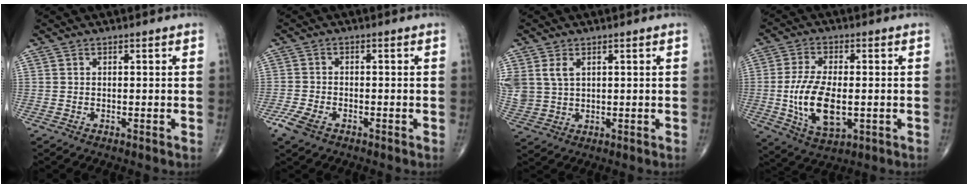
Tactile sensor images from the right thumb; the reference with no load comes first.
{"total": 4.3, "force": [-2.6, 2.2, 2.6], "torque": [-0.062, 0.003, -0.049]}
{"total": 6.8, "force": [2.3, 4.8, 4.2], "torque": [-0.095, 0.000, 0.060]}
{"total": 12.7, "force": [-1.6, 6.3, 10.9], "torque": [-0.210, -0.009, -0.023]}